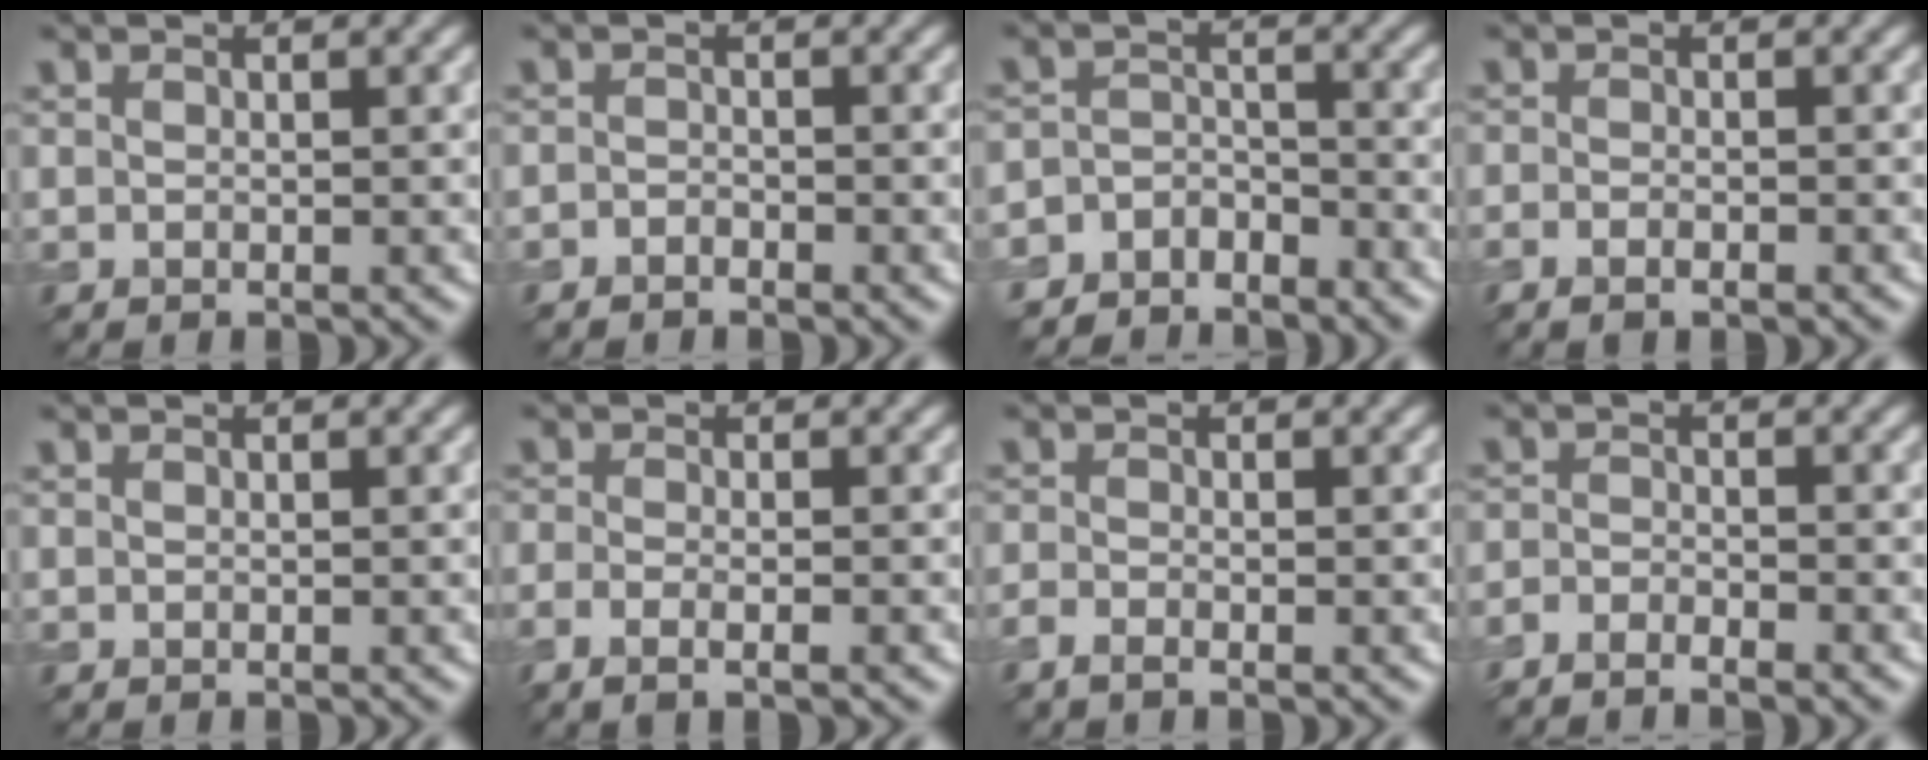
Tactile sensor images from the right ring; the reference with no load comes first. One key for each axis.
{"total": 0.9, "fx": -0.9, "fy": 0.2, "fz": -0.1, "tx": 0.003, "ty": 0.001, "tz": -0.022}
{"total": 4.4, "fx": -4.0, "fy": 1.7, "fz": -0.3, "tx": 0.010, "ty": -0.008, "tz": -0.068}
{"total": 1.5, "fx": -1.2, "fy": 0.3, "fz": 0.8, "tx": -0.019, "ty": -0.004, "tz": -0.025}
{"total": 0.0}
{"total": 2.9, "fx": -1.7, "fy": 0.7, "fz": 2.2, "tx": -0.038, "ty": -0.002, "tz": -0.024}
{"total": 1.1, "fx": -1.0, "fy": 0.1, "fz": 0.5, "tx": -0.012, "ty": -0.004, "tz": -0.024}
{"total": 2.7, "fx": -2.6, "fy": 0.1, "fz": 0.5, "tx": -0.016, "ty": -0.003, "tz": -0.055}